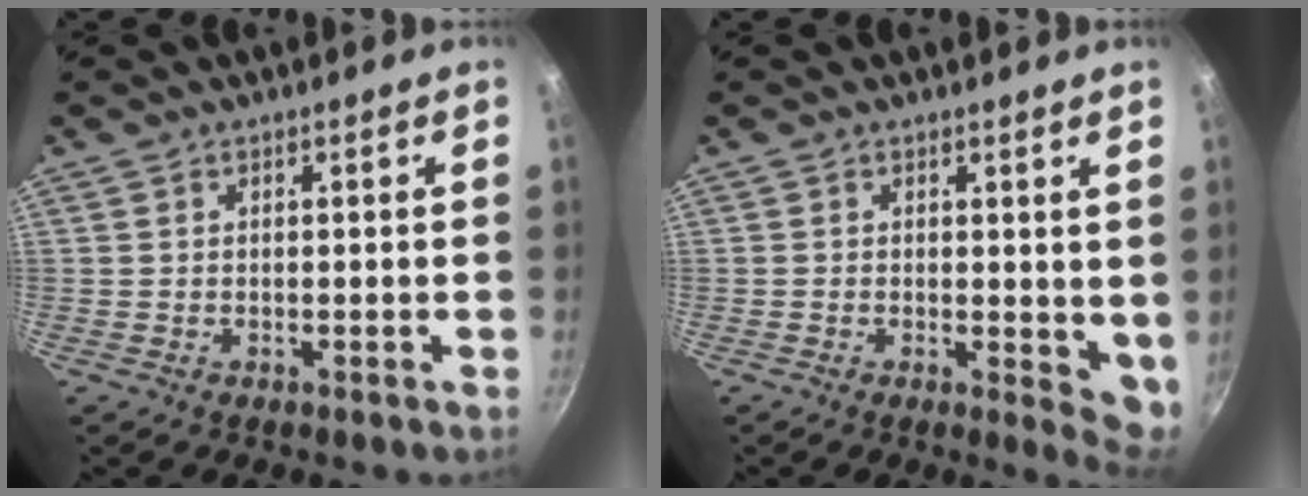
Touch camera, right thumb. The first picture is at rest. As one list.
[{"total": 5.0, "force": [0.9, 2.6, 4.2], "torque": [-0.047, -0.013, 0.011]}]